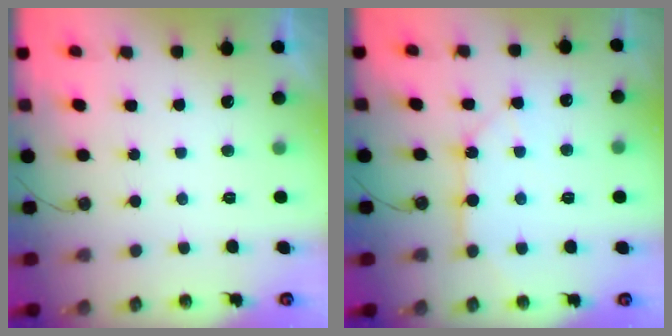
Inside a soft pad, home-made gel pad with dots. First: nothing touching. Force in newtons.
{"total": 10.1, "press": 10.0, "slide": 1.0}